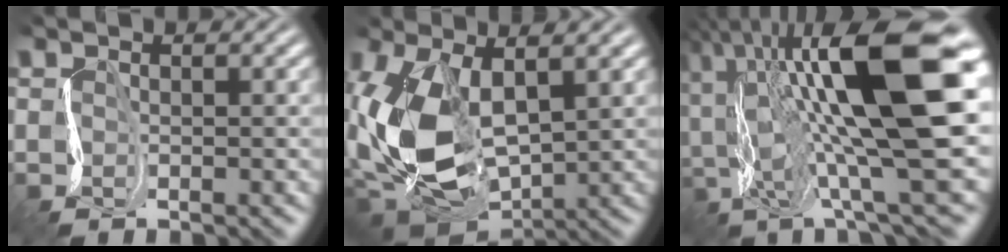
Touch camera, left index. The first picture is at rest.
{"total": 10.1, "force": [-0.1, 6.0, 8.1], "torque": [-0.201, -0.020, 0.001]}
{"total": 16.0, "force": [1.6, 4.9, 15.1], "torque": [-0.264, 0.014, 0.017]}